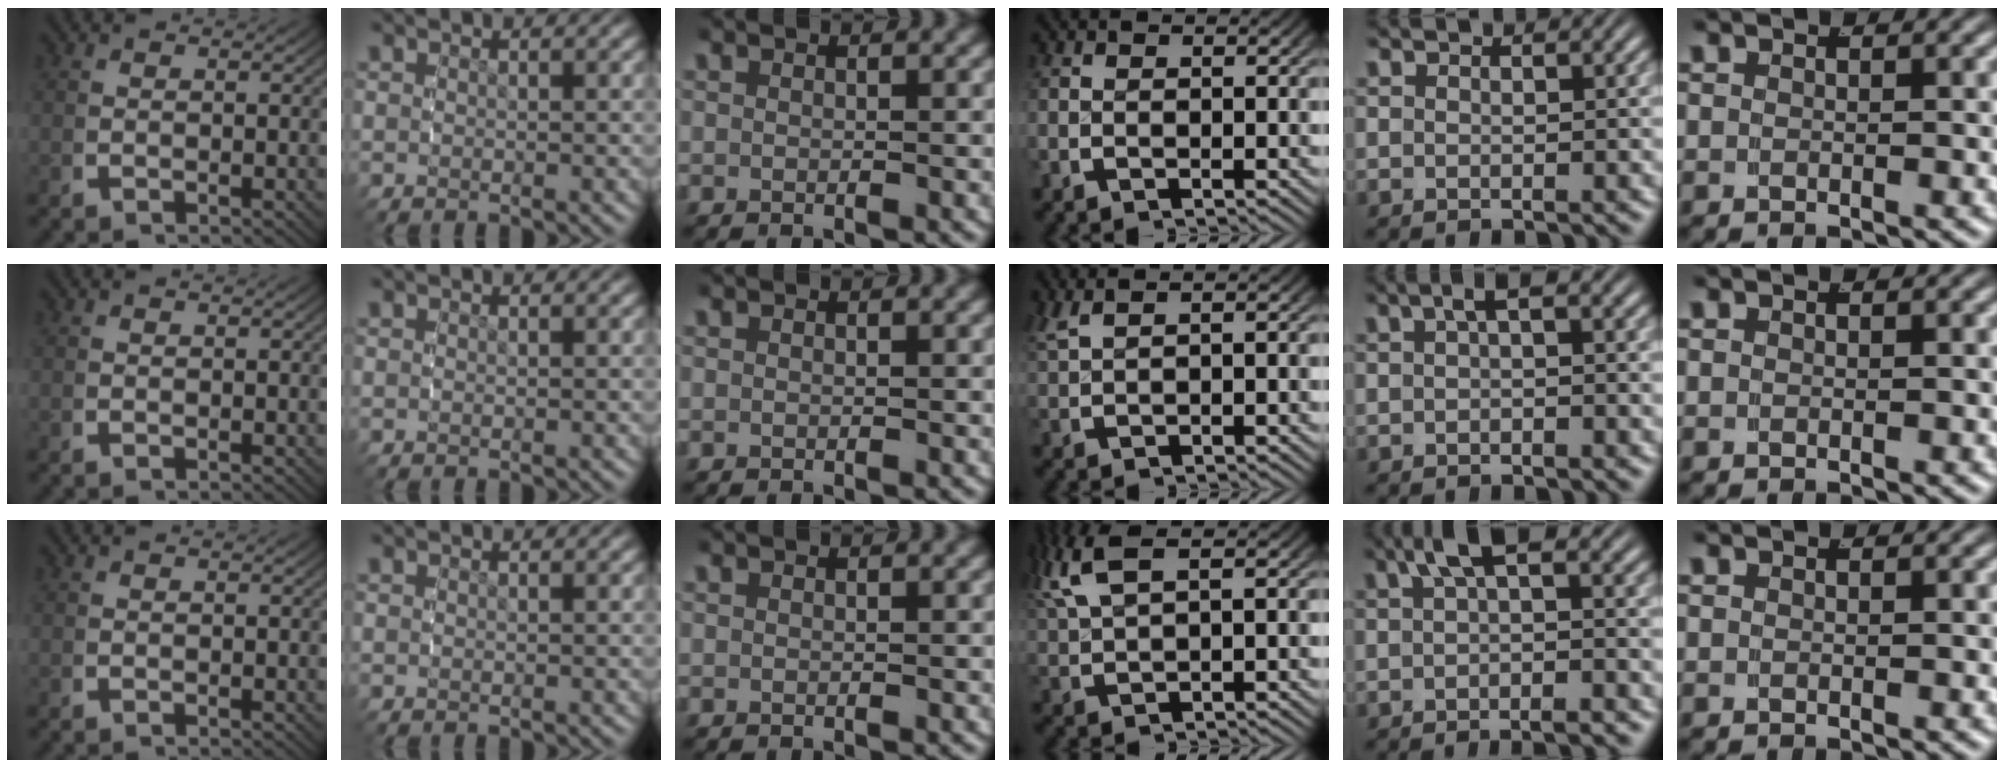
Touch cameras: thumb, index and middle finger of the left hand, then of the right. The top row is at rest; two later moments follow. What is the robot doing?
{"motion": "grasp_and_lifting", "object": "camera"}